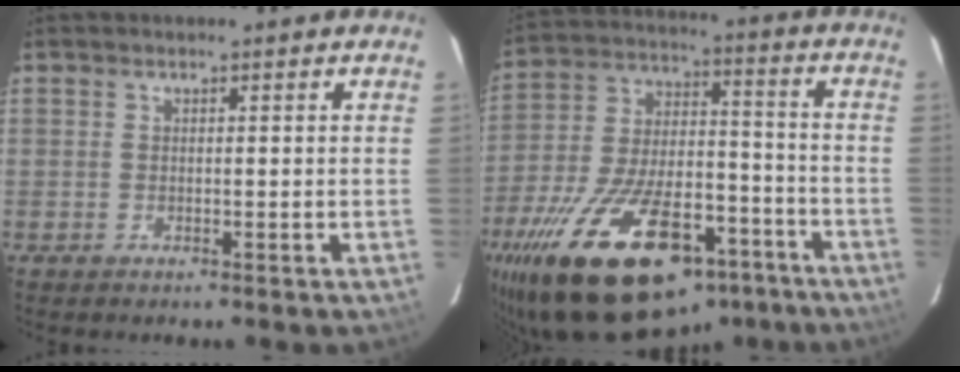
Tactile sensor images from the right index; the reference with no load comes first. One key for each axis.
{"total": 29.9, "fx": -19.1, "fy": 13.4, "fz": 18.7, "tx": -0.353, "ty": -0.011, "tz": -0.286}